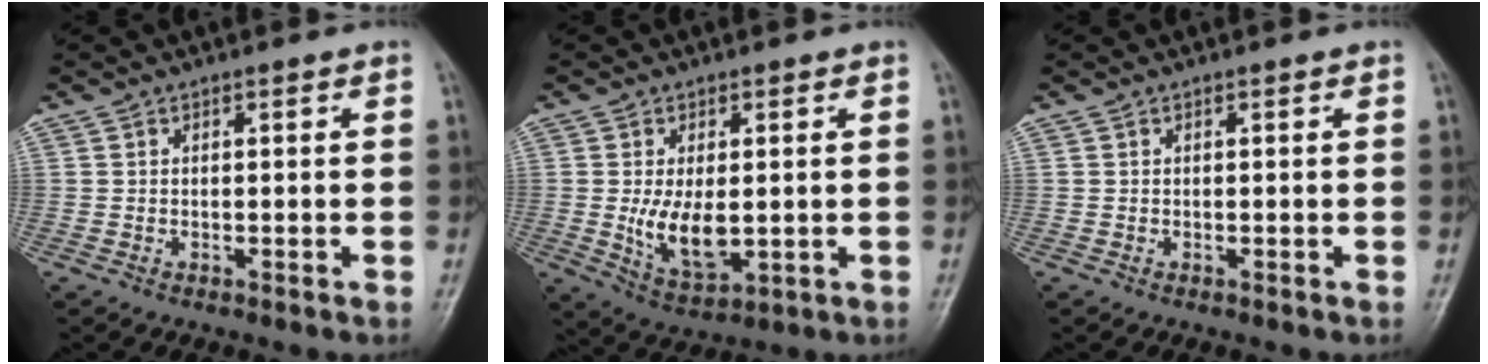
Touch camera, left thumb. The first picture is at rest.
{"total": 8.4, "force": [-0.3, 4.5, 7.0], "torque": [-0.112, -0.020, 0.005]}
{"total": 0.0}